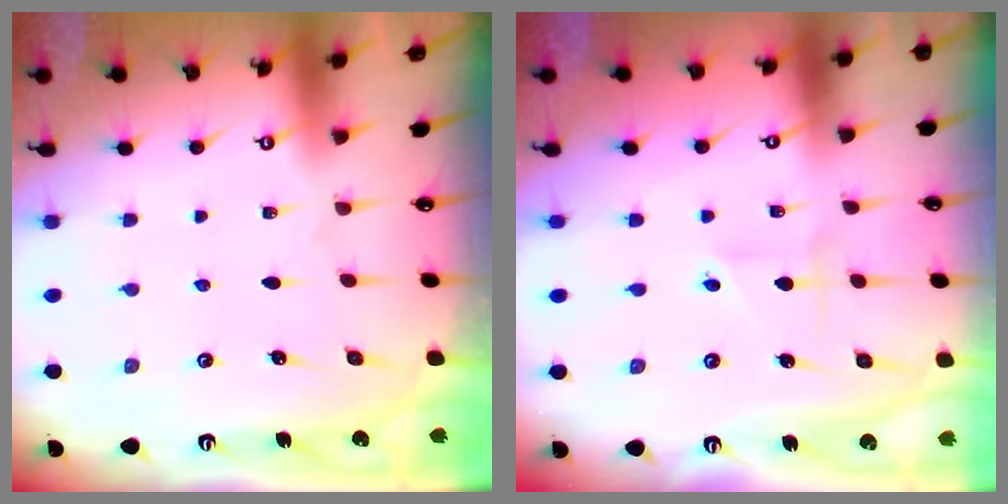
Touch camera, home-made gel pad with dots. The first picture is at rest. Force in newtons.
{"total": 1.8, "press": 1.7, "slide": 0.4}